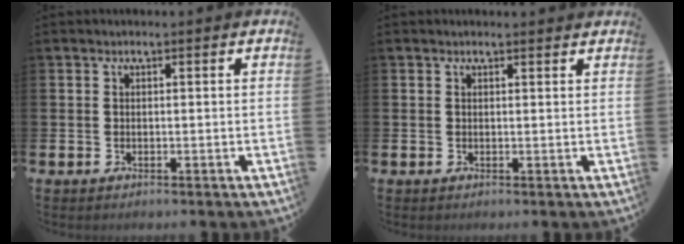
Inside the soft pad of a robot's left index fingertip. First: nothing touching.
{"total": 0.6, "force": [0.6, 0.0, 0.1], "torque": [0.006, -0.002, 0.009]}